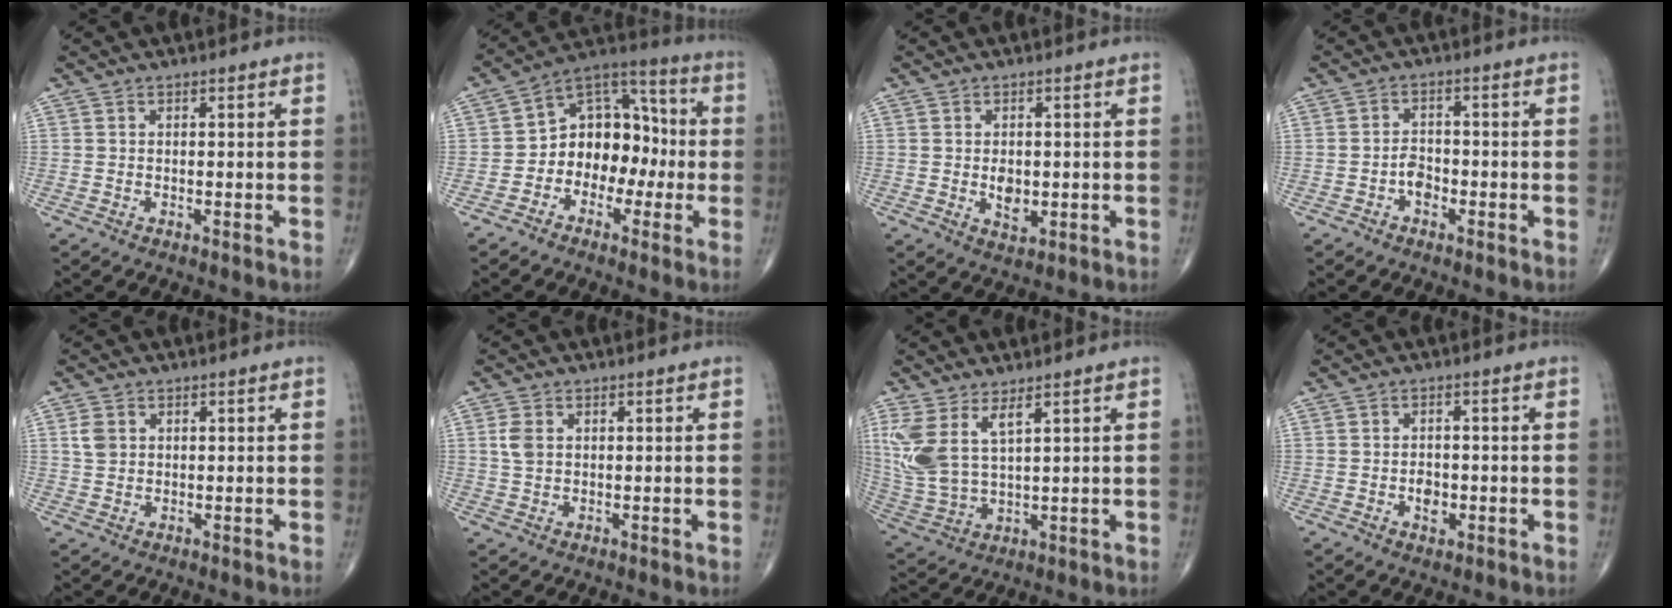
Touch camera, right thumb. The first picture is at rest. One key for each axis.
{"total": 13.1, "fx": -2.4, "fy": 9.6, "fz": 8.6, "tx": -0.089, "ty": 0.051, "tz": -0.054}
{"total": 4.0, "fx": -0.3, "fy": 2.5, "fz": 3.1, "tx": -0.040, "ty": -0.004, "tz": 0.001}
{"total": 3.2, "fx": -1.5, "fy": 2.2, "fz": 1.9, "tx": -0.019, "ty": 0.014, "tz": -0.031}
{"total": 2.9, "fx": 0.8, "fy": 2.3, "fz": 1.6, "tx": -0.027, "ty": 0.002, "tz": 0.019}
{"total": 3.1, "fx": 0.7, "fy": 2.1, "fz": 2.1, "tx": -0.045, "ty": 0.002, "tz": 0.016}
{"total": 10.8, "fx": 4.9, "fy": 4.4, "fz": 8.6, "tx": -0.202, "ty": -0.025, "tz": 0.115}
{"total": 3.3, "fx": -0.9, "fy": 2.2, "fz": 2.3, "tx": -0.025, "ty": 0.004, "tz": -0.013}